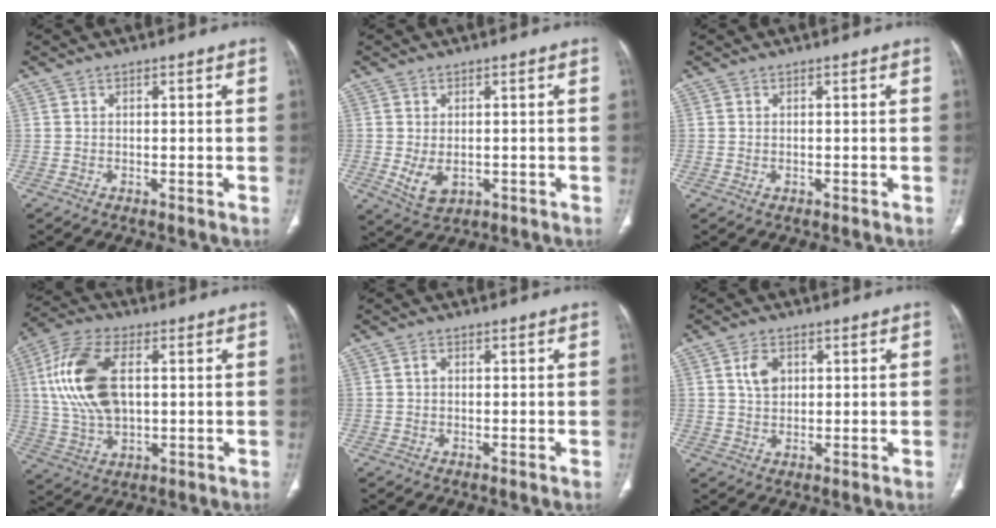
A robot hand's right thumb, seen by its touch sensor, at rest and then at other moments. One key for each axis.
{"total": 4.8, "fx": -0.8, "fy": 3.2, "fz": 3.5, "tx": -0.062, "ty": -0.008, "tz": 0.002}
{"total": 0.0}
{"total": 16.0, "fx": 2.8, "fy": 8.8, "fz": 13.0, "tx": -0.267, "ty": 0.009, "tz": 0.056}
{"total": 0.8, "fx": 0.1, "fy": 0.6, "fz": 0.4, "tx": -0.007, "ty": 0.002, "tz": 0.002}
{"total": 4.2, "fx": 1.2, "fy": 3.1, "fz": 2.6, "tx": -0.038, "ty": -0.003, "tz": 0.021}